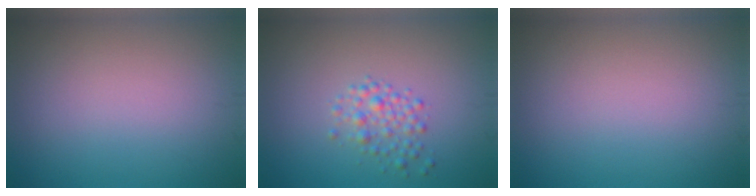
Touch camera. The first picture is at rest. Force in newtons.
{"total": 2.1, "press": 2.1, "slide": 0.1}
{"total": 0.0}